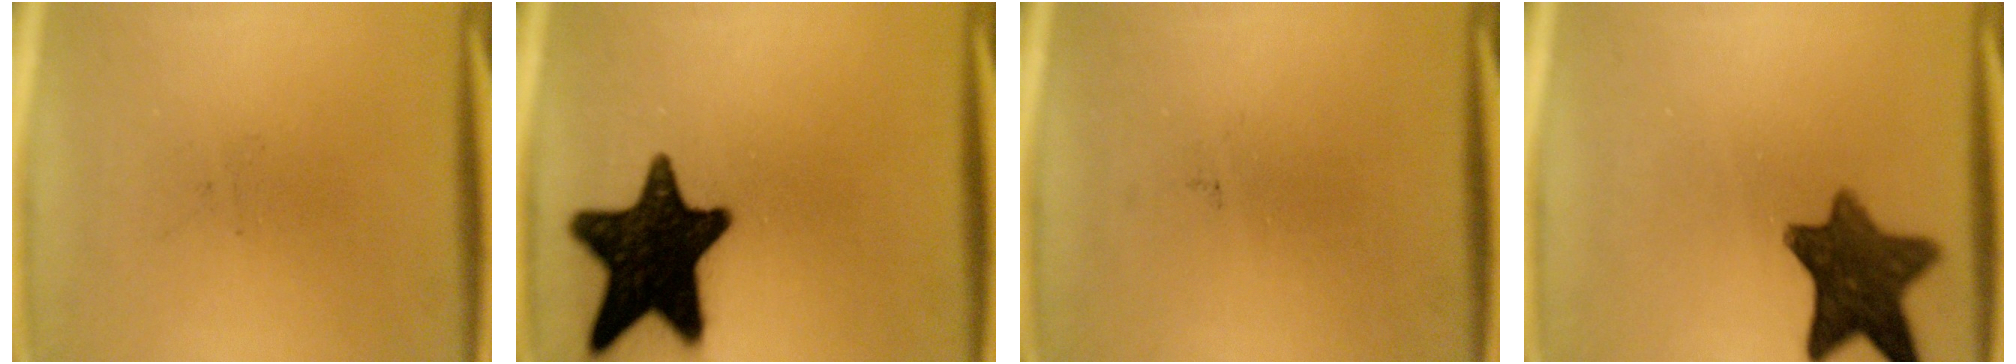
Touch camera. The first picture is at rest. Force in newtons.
{"total": 18.4}
{"total": 0.0}
{"total": 10.7}